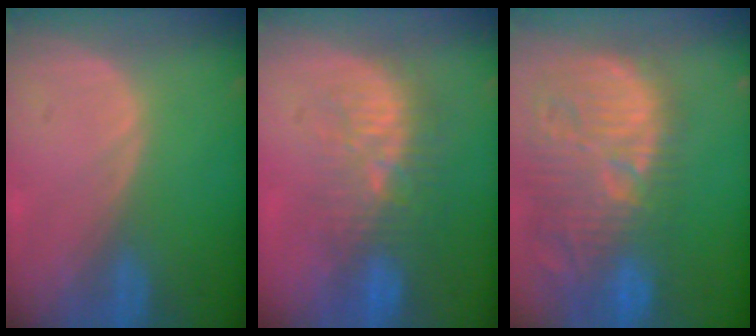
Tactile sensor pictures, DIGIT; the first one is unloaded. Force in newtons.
{"total": 9.3, "press": 8.8, "slide": 3.0}
{"total": 14.8, "press": 13.1, "slide": 6.9}